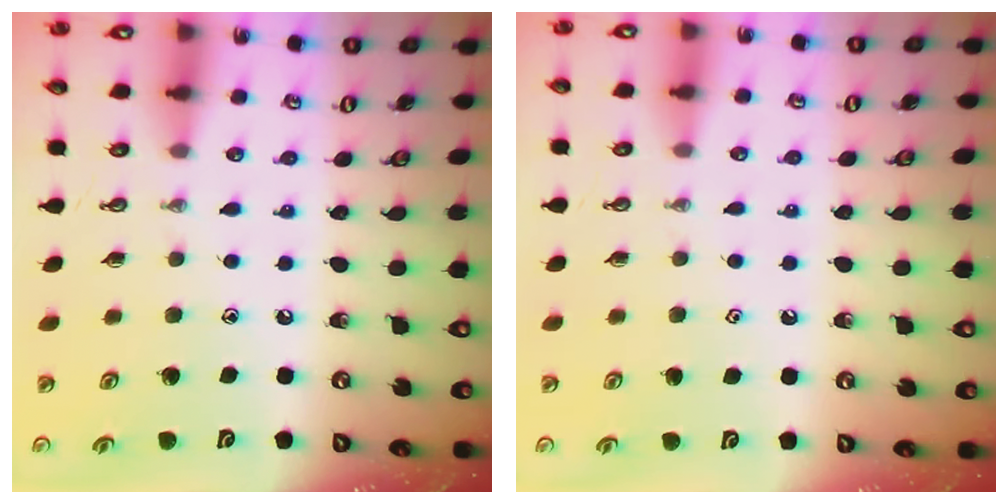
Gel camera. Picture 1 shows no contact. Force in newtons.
{"total": 0.9, "press": 0.6, "slide": 0.7}